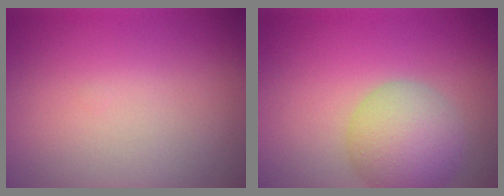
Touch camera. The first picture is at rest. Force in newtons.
{"total": 5.3, "press": 5.3, "slide": 0.3}